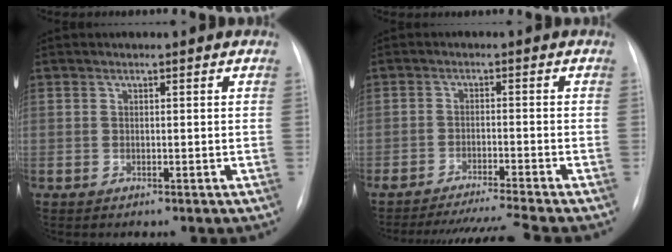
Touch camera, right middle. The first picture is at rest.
{"total": 9.5, "force": [-8.6, -1.9, 3.5], "torque": [-0.045, -0.014, -0.139]}